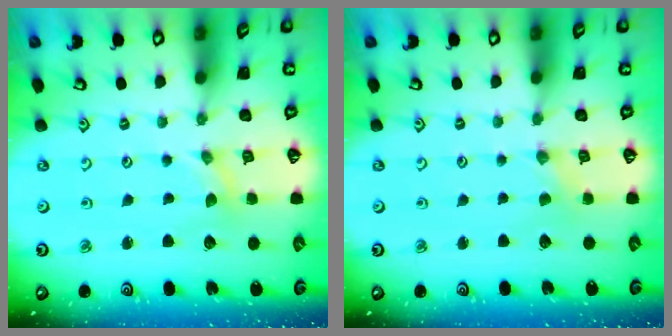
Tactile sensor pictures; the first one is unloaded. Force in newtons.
{"total": 0.0}